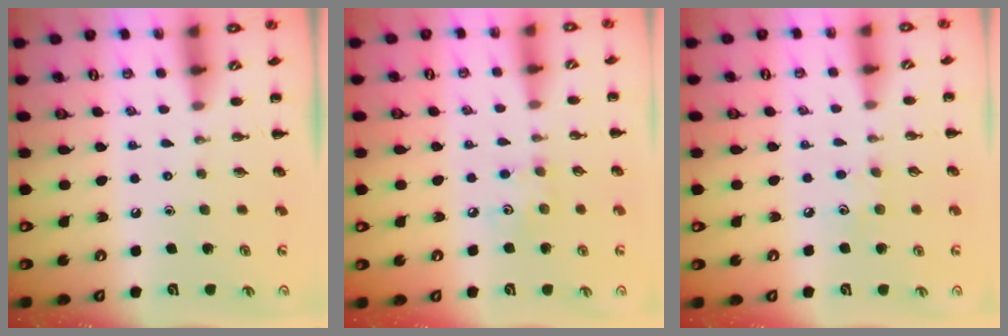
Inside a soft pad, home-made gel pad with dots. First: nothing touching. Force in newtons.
{"total": 3.7, "press": 3.7, "slide": 0.6}
{"total": 4.1, "press": 3.9, "slide": 1.1}